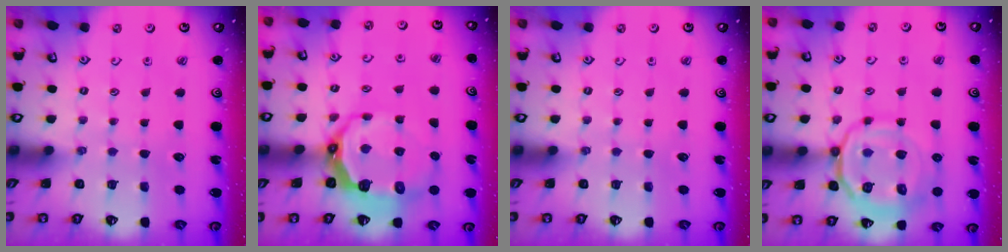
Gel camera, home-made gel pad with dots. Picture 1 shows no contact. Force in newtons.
{"total": 11.4, "press": 10.1, "slide": 5.4}
{"total": 0.0}
{"total": 16.7, "press": 16.6, "slide": 1.9}